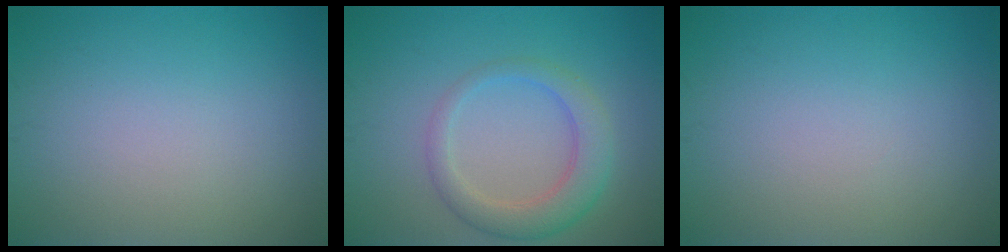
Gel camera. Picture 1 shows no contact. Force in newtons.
{"total": 3.8, "press": 3.8, "slide": 0.1}
{"total": 0.0}